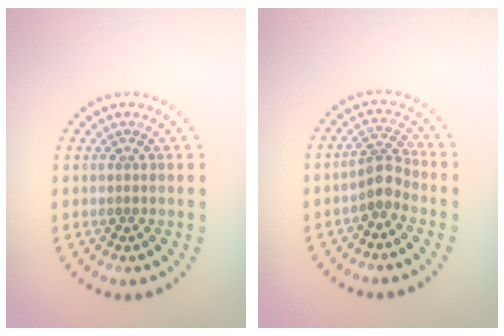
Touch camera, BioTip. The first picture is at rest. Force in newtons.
{"total": 2.5, "press": 1.9, "slide": 1.5}